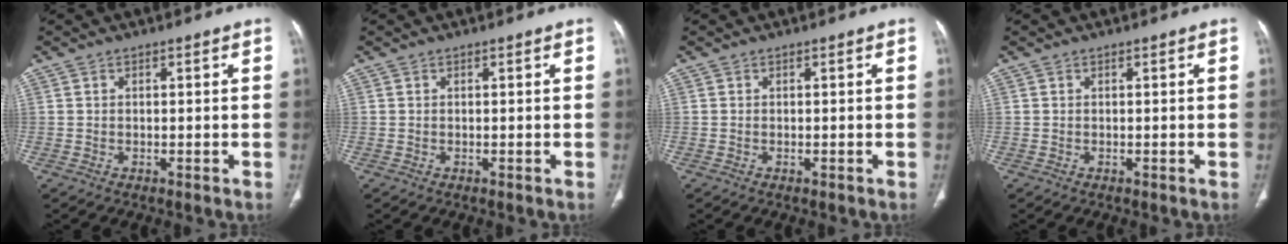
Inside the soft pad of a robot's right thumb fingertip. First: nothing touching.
{"total": 0.0}
{"total": 0.0}
{"total": 0.0}